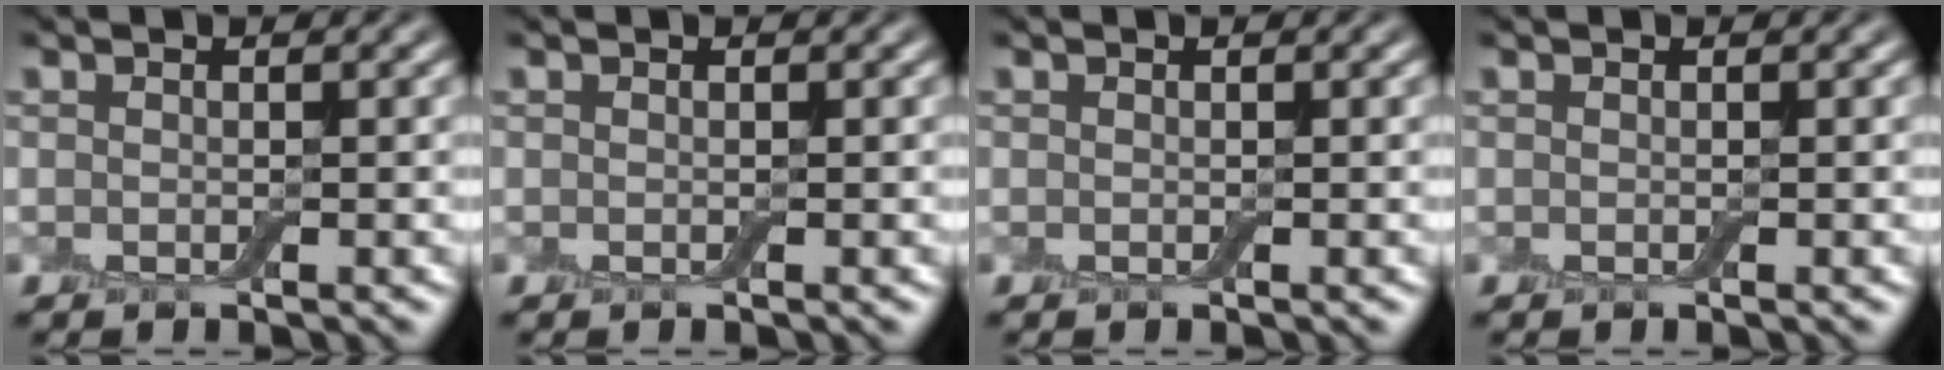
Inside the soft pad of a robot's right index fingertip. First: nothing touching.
{"total": 0.0}
{"total": 0.0}
{"total": 0.0}